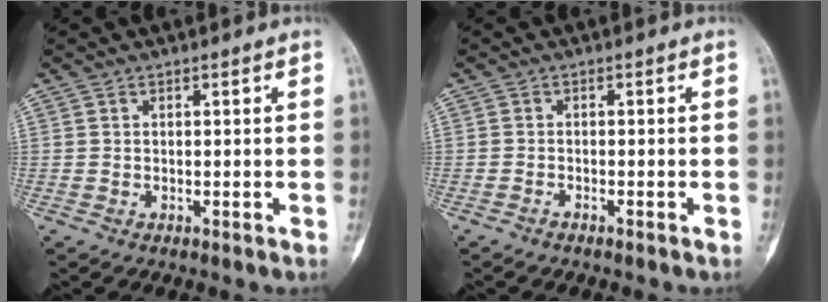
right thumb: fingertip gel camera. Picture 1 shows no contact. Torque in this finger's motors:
{"motor_torque": [-0.10, -0.01, -0.04, 0.06, -0.06]}